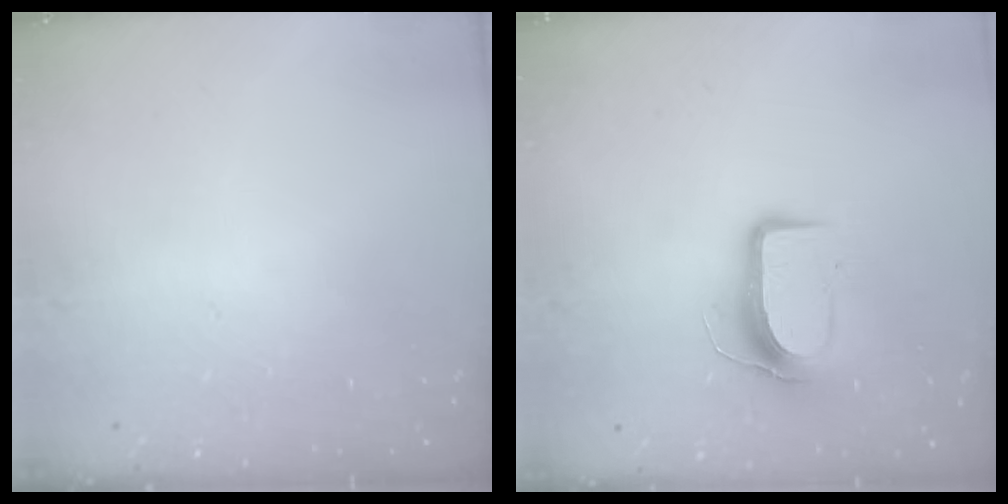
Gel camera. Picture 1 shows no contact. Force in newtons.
{"total": 9.0, "press": 9.0, "slide": 0.8}